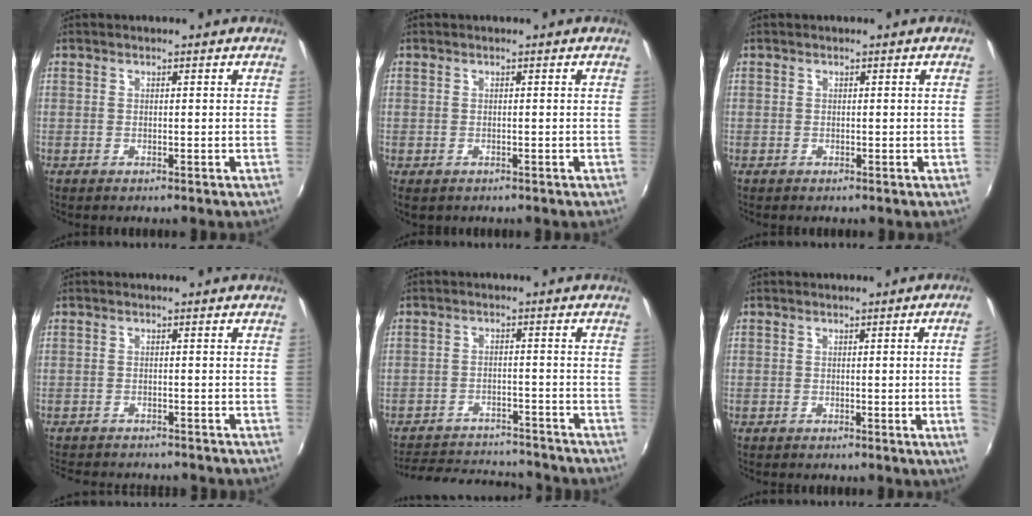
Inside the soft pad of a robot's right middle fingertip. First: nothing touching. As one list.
[{"total": 1.5, "force": [-0.7, 1.1, 0.7], "torque": [-0.016, -0.007, -0.010]}, {"total": 0.0}, {"total": 8.3, "force": [-7.6, 2.0, 2.7], "torque": [-0.069, -0.018, -0.114]}, {"total": 14.6, "force": [-13.2, 4.3, 4.5], "torque": [-0.110, 0.011, -0.182]}, {"total": 3.9, "force": [-0.1, -1.8, 3.4], "torque": [-0.054, -0.011, 0.004]}]